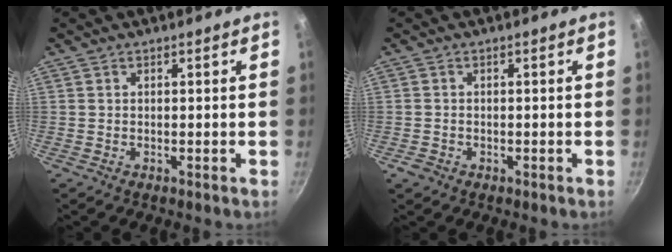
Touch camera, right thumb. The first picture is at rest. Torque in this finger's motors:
{"motor_torque": [0.16, 0.06, 0.17, -0.70, -0.02]}